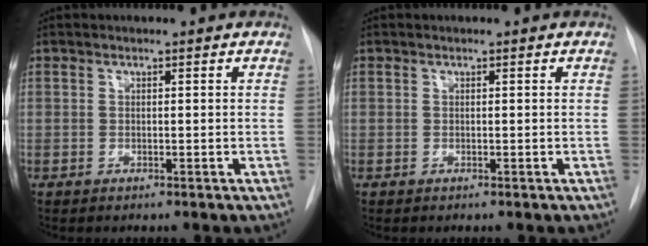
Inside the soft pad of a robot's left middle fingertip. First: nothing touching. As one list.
[{"total": 0.0}]